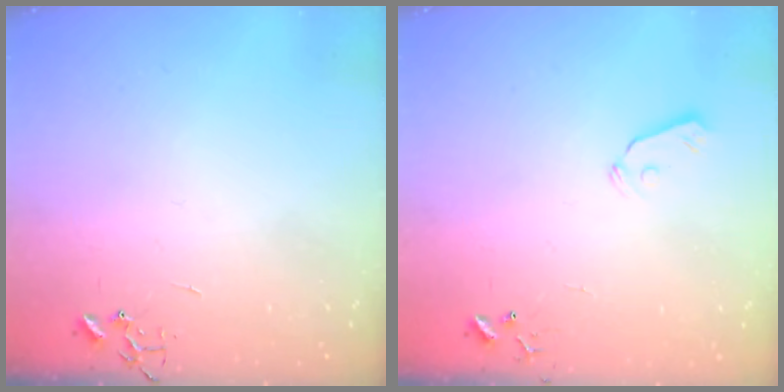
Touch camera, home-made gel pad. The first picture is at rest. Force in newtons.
{"total": 4.3, "press": 4.3, "slide": 0.7}